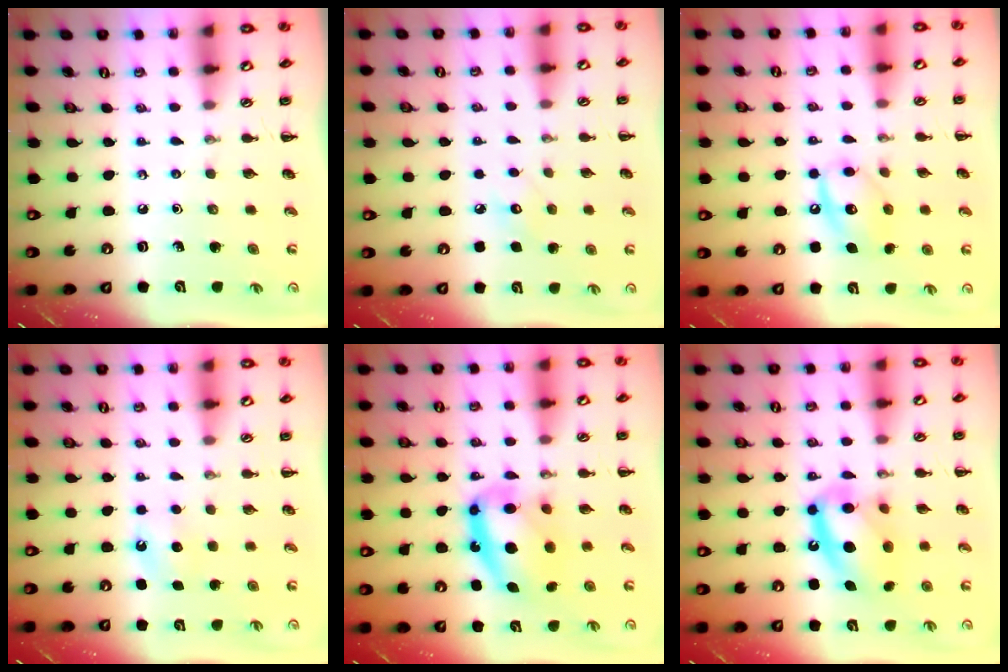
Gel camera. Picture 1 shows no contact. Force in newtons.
{"total": 6.7, "press": 6.4, "slide": 1.7}
{"total": 11.2, "press": 11.1, "slide": 1.4}
{"total": 5.3, "press": 5.2, "slide": 1.2}
{"total": 12.5, "press": 12.1, "slide": 3.1}
{"total": 15.2, "press": 14.8, "slide": 3.4}